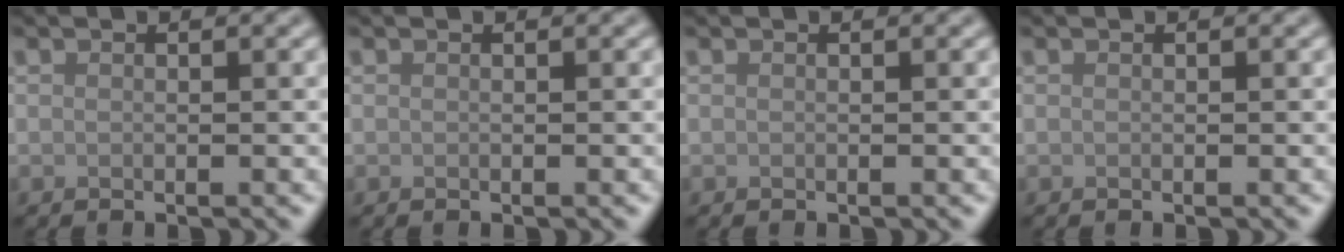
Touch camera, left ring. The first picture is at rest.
{"total": 0.0}
{"total": 0.0}
{"total": 0.0}